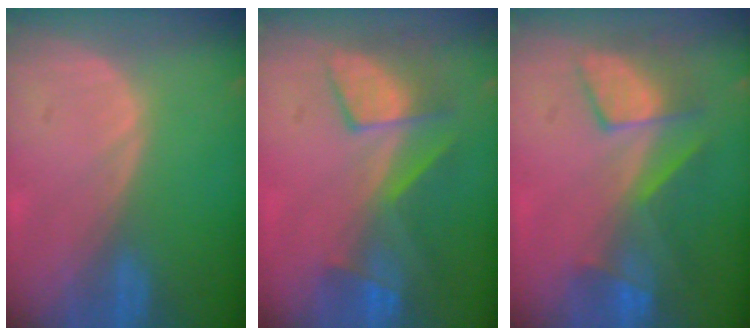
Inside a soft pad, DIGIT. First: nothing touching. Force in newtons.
{"total": 8.0, "press": 7.4, "slide": 2.9}
{"total": 8.0, "press": 7.4, "slide": 3.0}